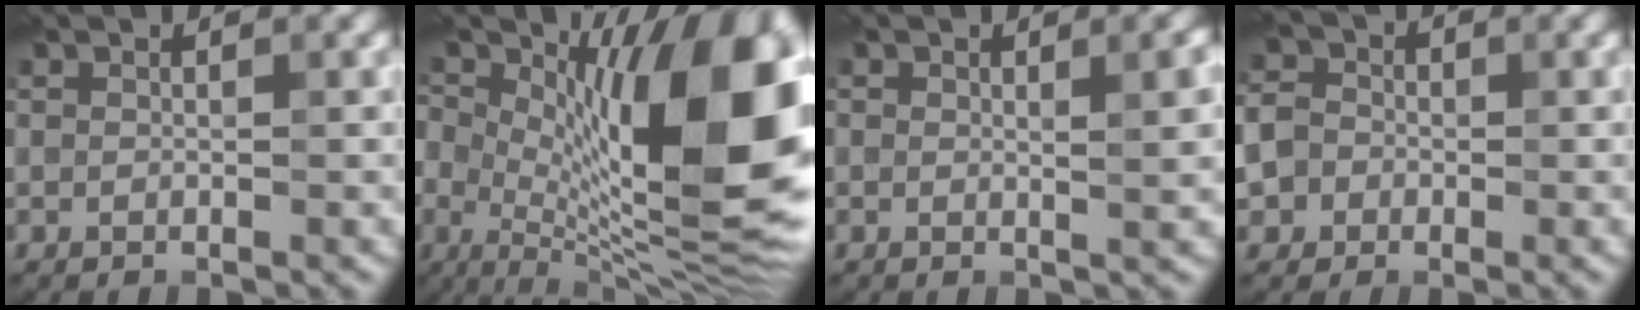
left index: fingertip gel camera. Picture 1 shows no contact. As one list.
[{"total": 17.0, "force": [2.3, 7.0, 15.4], "torque": [-0.209, 0.004, 0.035]}, {"total": 2.9, "force": [0.6, 0.9, 2.7], "torque": [-0.033, 0.005, 0.008]}, {"total": 6.1, "force": [-1.5, 5.5, 2.1], "torque": [-0.040, 0.016, -0.058]}]